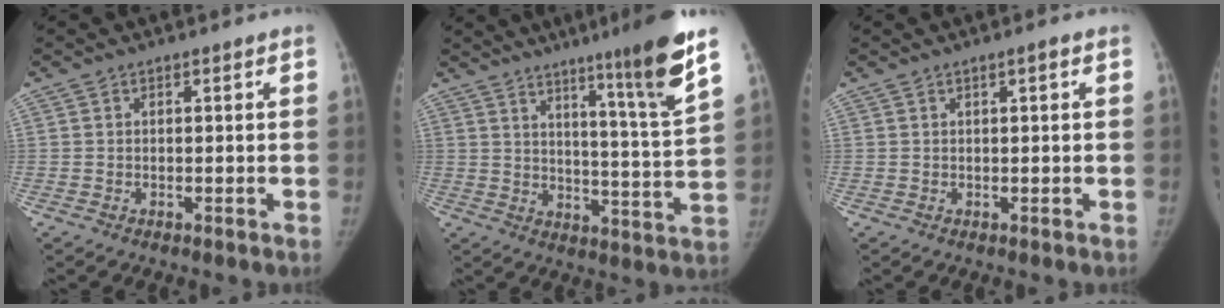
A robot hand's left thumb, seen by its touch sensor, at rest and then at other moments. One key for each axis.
{"total": 15.6, "fx": 9.4, "fy": 0.1, "fz": 12.4, "tx": -0.172, "ty": -0.053, "tz": 0.140}
{"total": 1.3, "fx": 0.5, "fy": 0.1, "fz": 1.2, "tx": -0.021, "ty": 0.002, "tz": 0.007}